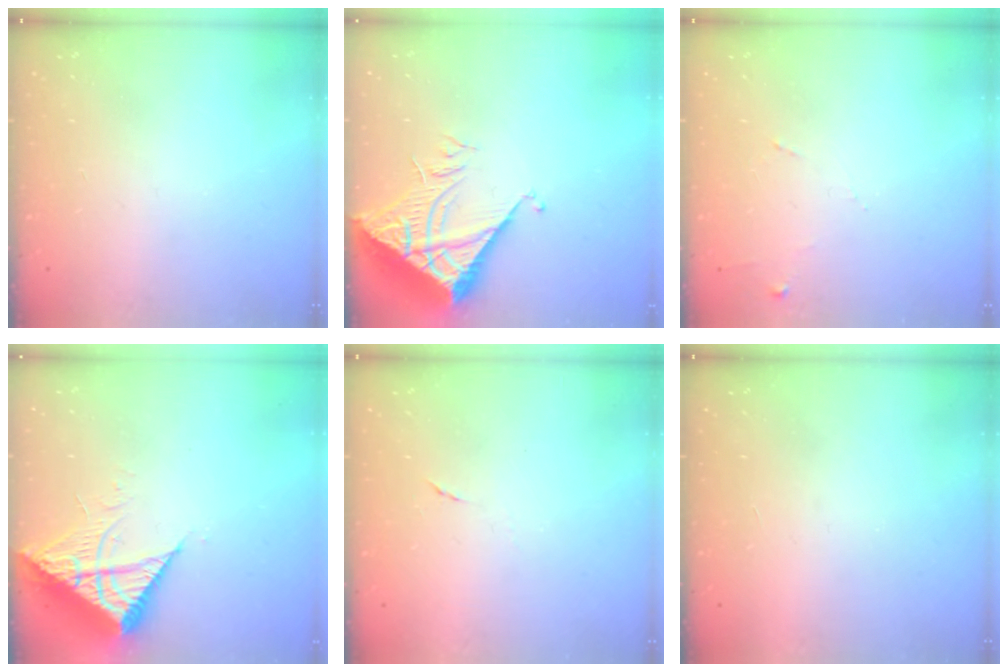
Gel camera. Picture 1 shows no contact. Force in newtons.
{"total": 8.4, "press": 8.4, "slide": 1.0}
{"total": 5.9, "press": 5.8, "slide": 0.7}
{"total": 9.4, "press": 9.4, "slide": 1.0}
{"total": 3.9, "press": 3.5, "slide": 1.6}
{"total": 1.5, "press": 1.5, "slide": 0.1}